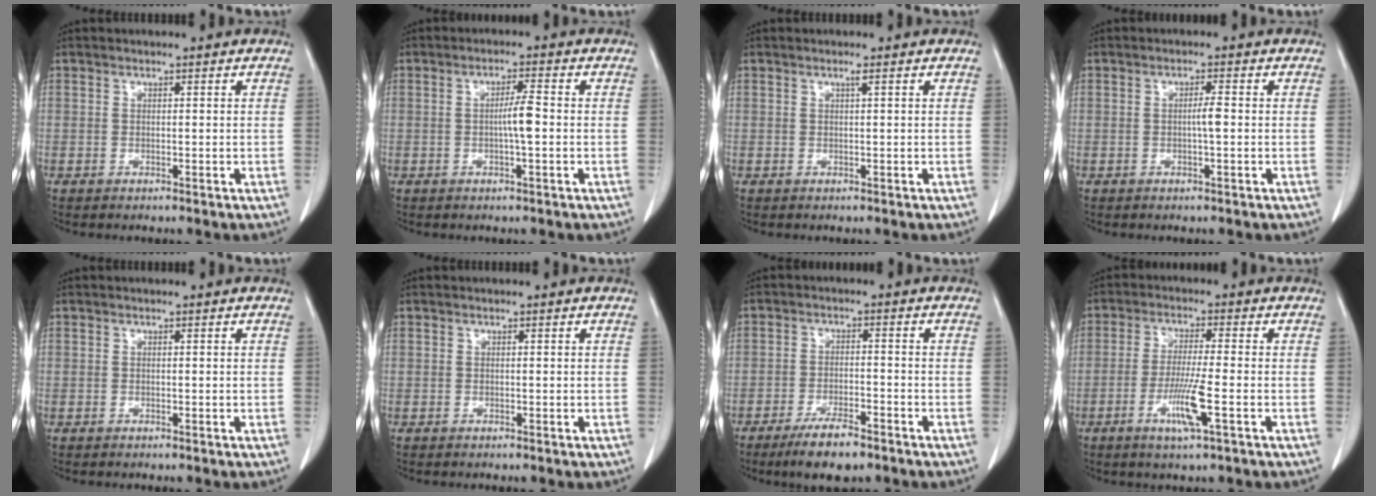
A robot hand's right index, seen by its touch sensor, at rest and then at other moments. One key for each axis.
{"total": 3.6, "fx": -0.4, "fy": 0.0, "fz": 3.6, "tx": -0.062, "ty": 0.000, "tz": -0.007}
{"total": 0.6, "fx": 0.3, "fy": -0.1, "fz": 0.5, "tx": -0.013, "ty": 0.000, "tz": 0.008}
{"total": 2.0, "fx": -0.2, "fy": 0.0, "fz": 2.0, "tx": -0.034, "ty": 0.001, "tz": -0.002}
{"total": 0.0}
{"total": 0.0}
{"total": 6.7, "fx": -4.9, "fy": 1.5, "fz": 4.4, "tx": -0.078, "ty": -0.009, "tz": -0.079}
{"total": 6.8, "fx": -2.6, "fy": -0.2, "fz": 6.3, "tx": -0.120, "ty": -0.014, "tz": -0.049}